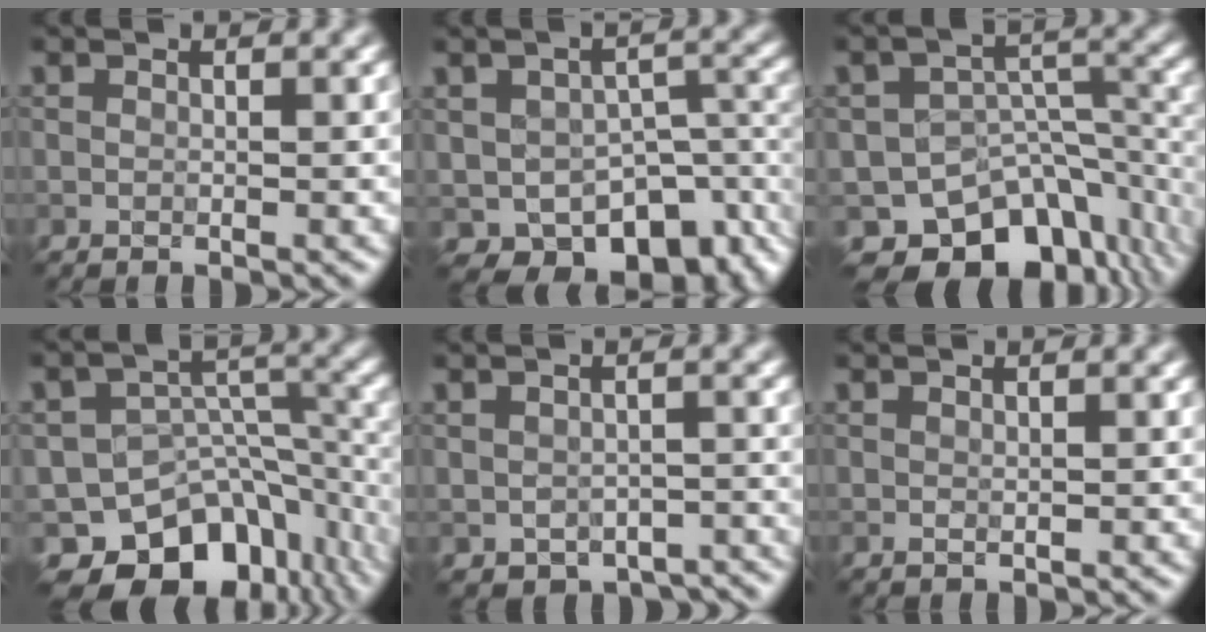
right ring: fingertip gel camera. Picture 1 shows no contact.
{"total": 9.7, "force": [-4.5, 6.3, 5.8], "torque": [-0.087, -0.031, -0.046]}
{"total": 11.0, "force": [-8.1, 6.4, 4.0], "torque": [-0.045, -0.004, -0.110]}
{"total": 11.9, "force": [-8.6, 6.9, 4.6], "torque": [-0.062, 0.005, -0.117]}
{"total": 3.4, "force": [-2.2, 2.2, 1.5], "torque": [-0.015, -0.019, -0.020]}
{"total": 0.7, "force": [0.6, 0.1, 0.0], "torque": [-0.005, -0.002, 0.010]}